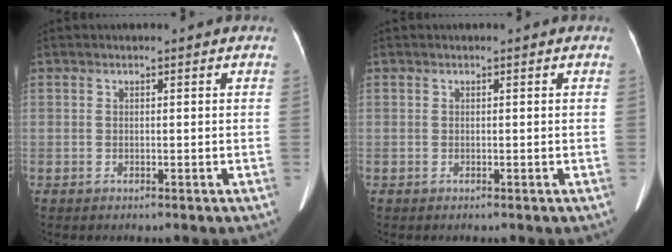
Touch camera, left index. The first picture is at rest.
{"total": 0.0}